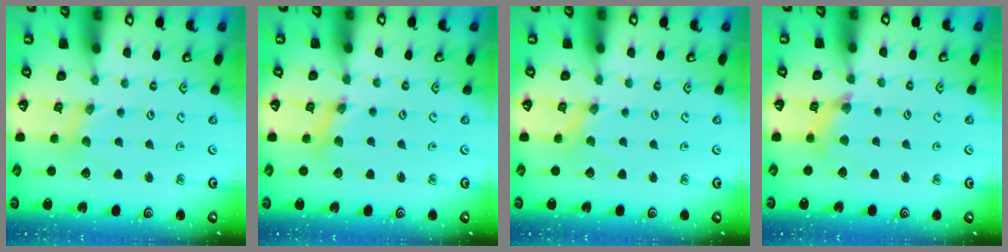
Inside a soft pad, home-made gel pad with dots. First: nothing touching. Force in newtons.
{"total": 2.7, "press": 2.7, "slide": 0.3}
{"total": 0.0}
{"total": 6.7, "press": 6.7, "slide": 0.6}